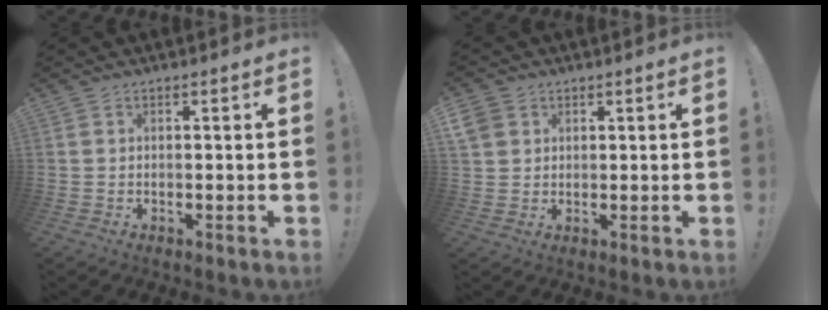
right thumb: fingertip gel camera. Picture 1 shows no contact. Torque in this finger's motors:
{"motor_torque": [0.00, 0.00, 0.00, 0.04, 0.01]}